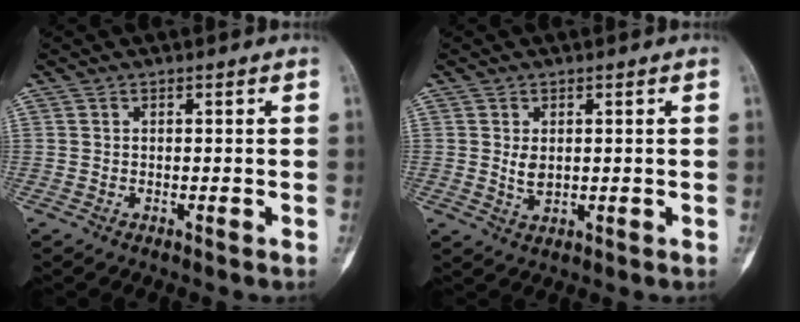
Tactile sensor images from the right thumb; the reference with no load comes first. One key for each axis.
{"total": 2.5, "fx": 0.5, "fy": 1.5, "fz": 1.9, "tx": -0.032, "ty": -0.008, "tz": 0.014}